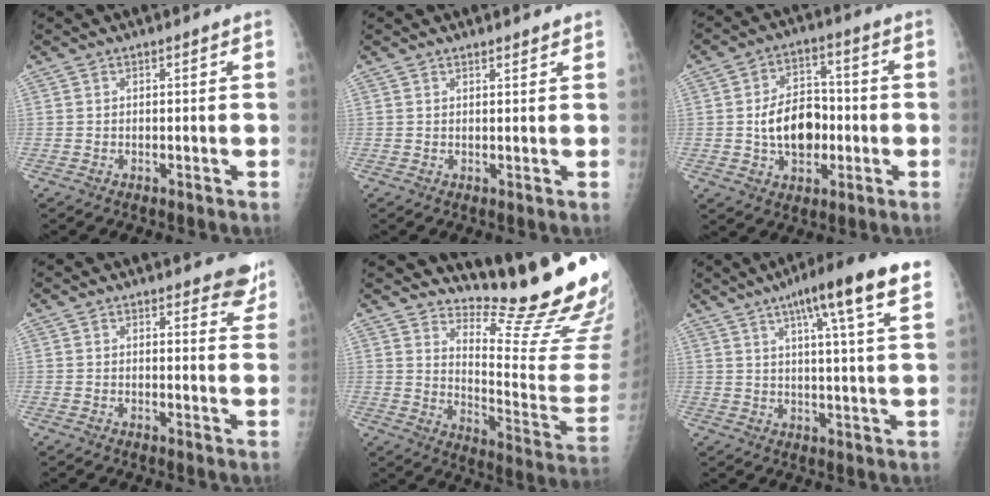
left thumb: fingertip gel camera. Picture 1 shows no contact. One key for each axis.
{"total": 1.7, "fx": 1.5, "fy": 0.4, "fz": 0.6, "tx": -0.001, "ty": -0.005, "tz": 0.022}
{"total": 11.5, "fx": -1.3, "fy": 8.2, "fz": 7.9, "tx": -0.097, "ty": 0.021, "tz": -0.023}
{"total": 5.4, "fx": 4.6, "fy": 1.9, "fz": 2.2, "tx": 0.008, "ty": -0.027, "tz": 0.042}
{"total": 20.4, "fx": 16.9, "fy": 2.6, "fz": 11.1, "tx": -0.131, "ty": -0.175, "tz": 0.231}
{"total": 14.9, "fx": 8.5, "fy": 1.1, "fz": 12.2, "tx": -0.179, "ty": -0.021, "tz": 0.114}